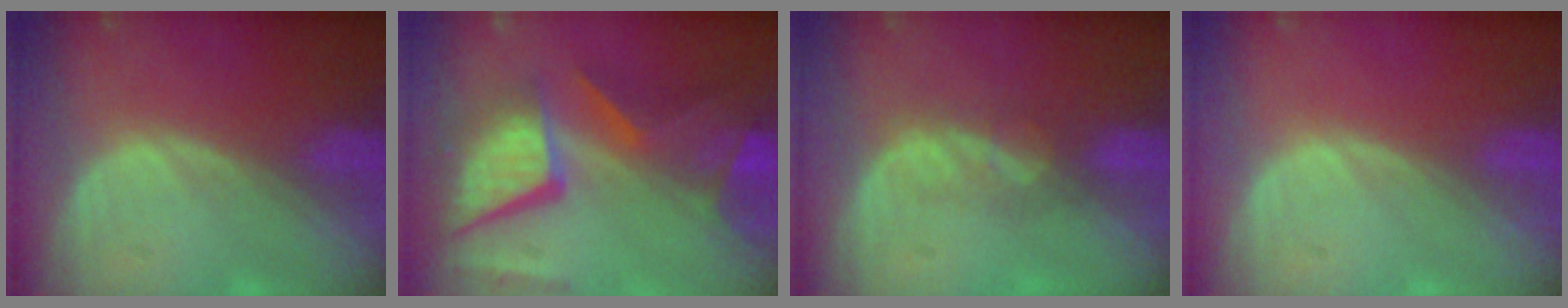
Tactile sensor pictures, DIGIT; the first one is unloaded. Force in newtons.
{"total": 12.1, "press": 9.9, "slide": 6.9}
{"total": 3.5, "press": 3.1, "slide": 1.6}
{"total": 0.0}